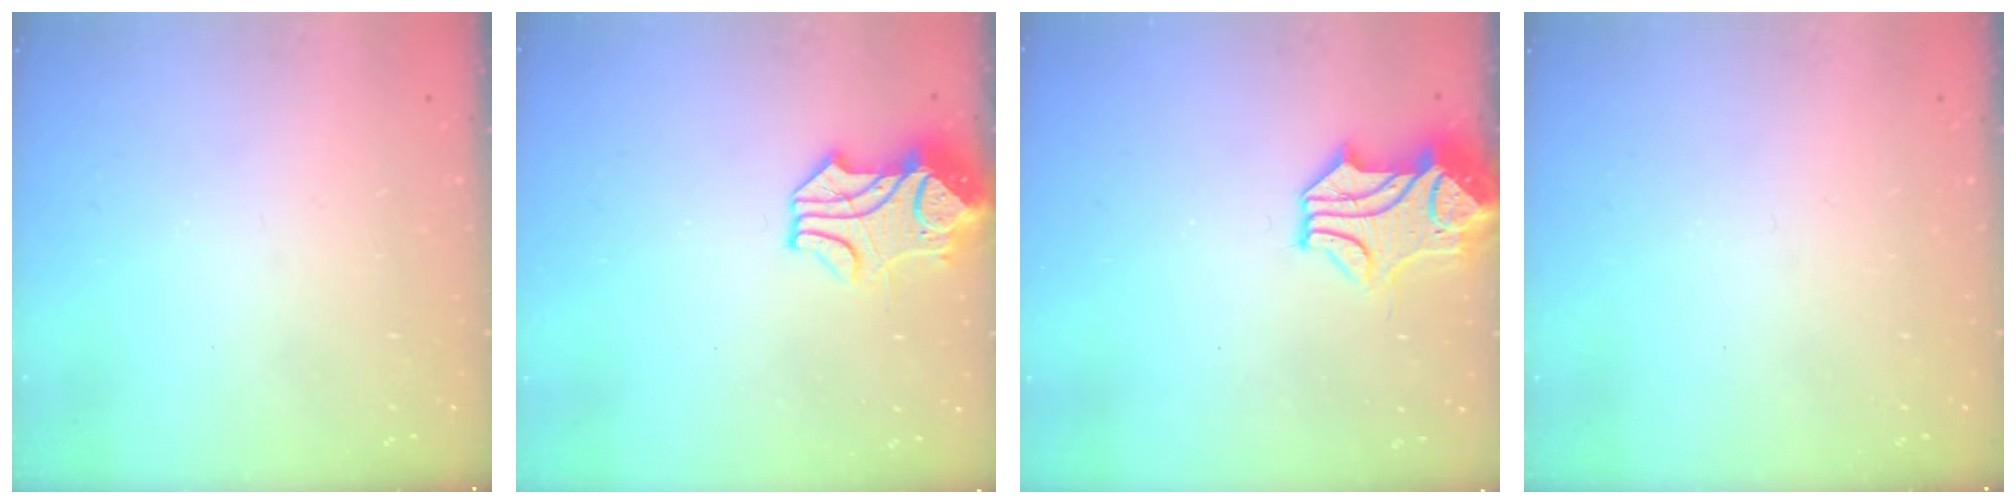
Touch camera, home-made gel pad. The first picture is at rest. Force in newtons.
{"total": 2.2, "press": 1.9, "slide": 1.1}
{"total": 1.0, "press": 0.2, "slide": 1.0}
{"total": 0.0}